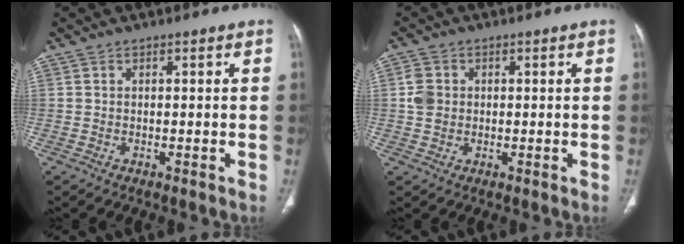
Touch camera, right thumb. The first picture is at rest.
{"total": 3.8, "force": [0.4, 3.2, 1.9], "torque": [-0.032, 0.003, 0.007]}